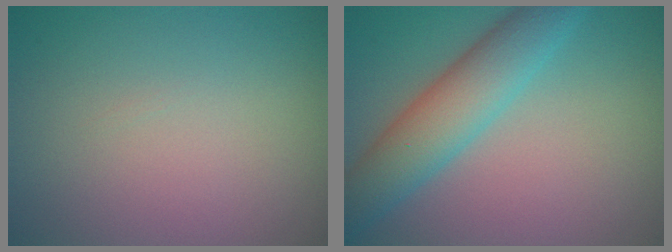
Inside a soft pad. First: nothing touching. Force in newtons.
{"total": 5.6, "press": 5.5, "slide": 0.3}